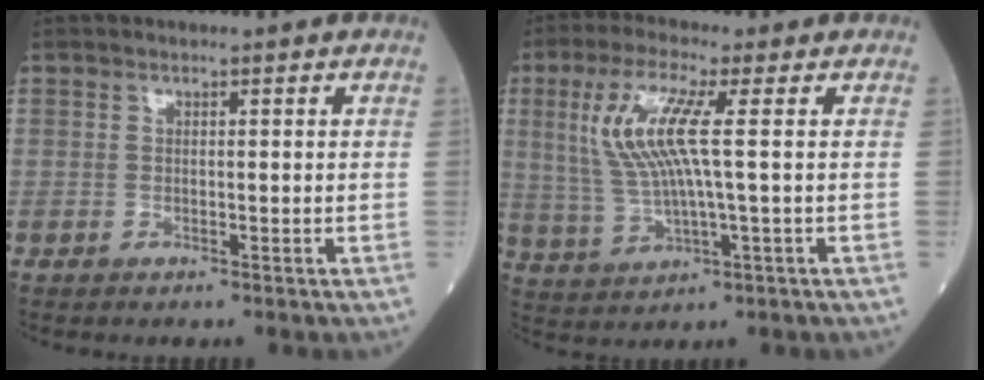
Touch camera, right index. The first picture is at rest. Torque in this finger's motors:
{"motor_torque": [0.28, 0.06, 0.29, 0.21]}